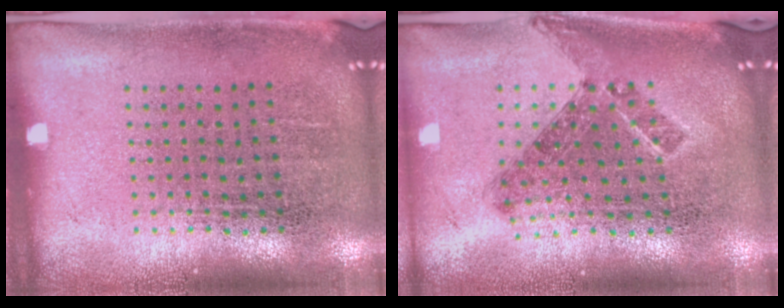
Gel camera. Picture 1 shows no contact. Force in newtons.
{"total": 0.9, "press": 0.8, "slide": 0.4}